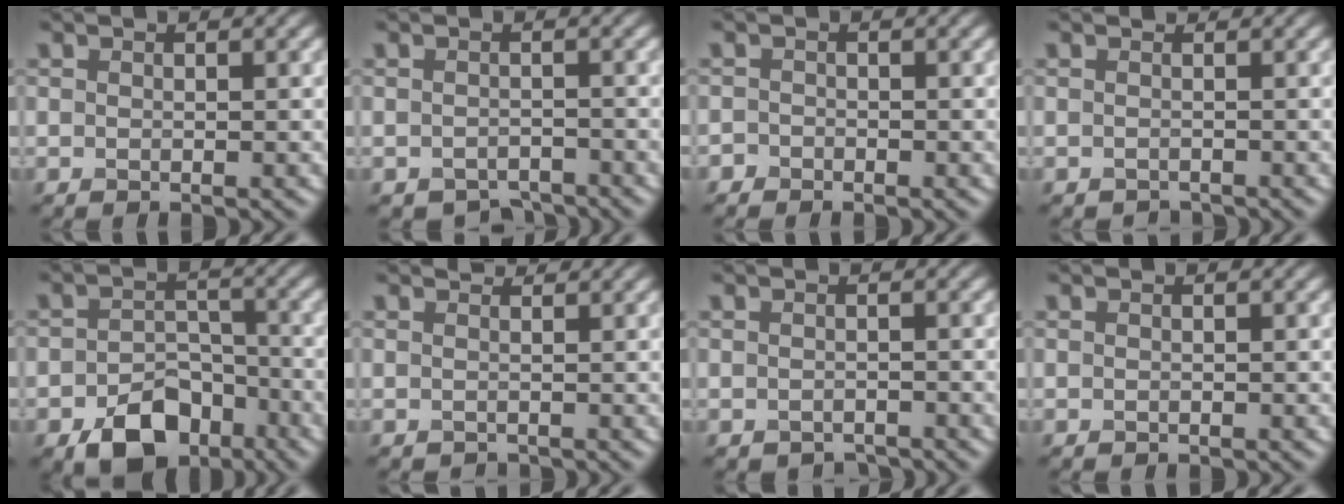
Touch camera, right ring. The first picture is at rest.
{"total": 2.2, "force": [-2.1, 0.8, 0.2], "torque": [0.003, -0.005, -0.033]}
{"total": 1.0, "force": [-0.8, 0.3, -0.4], "torque": [0.007, -0.002, -0.016]}
{"total": 0.9, "force": [-0.7, 0.5, -0.4], "torque": [0.012, -0.009, -0.018]}
{"total": 6.9, "force": [-4.2, 4.2, 3.4], "torque": [-0.050, -0.008, -0.070]}
{"total": 1.0, "force": [0.8, 0.5, 0.1], "torque": [-0.005, -0.004, 0.013]}
{"total": 1.6, "force": [-1.5, 0.4, 0.0], "torque": [0.002, -0.007, -0.024]}
{"total": 0.0}